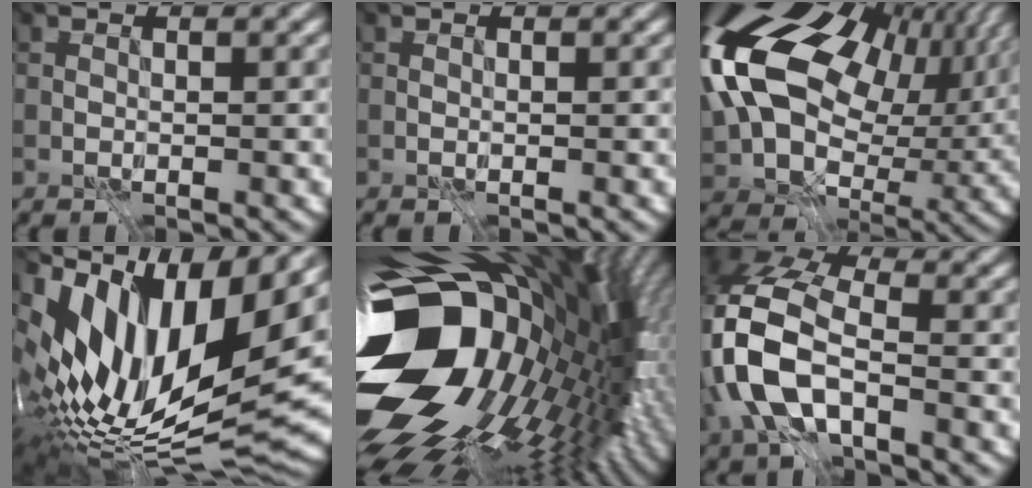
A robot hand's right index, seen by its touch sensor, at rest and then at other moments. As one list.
[{"total": 0.0}, {"total": 17.8, "force": [2.8, 12.3, 12.5], "torque": [-0.262, -0.023, 0.091]}, {"total": 14.9, "force": [1.6, 6.9, 13.1], "torque": [-0.246, 0.002, 0.049]}, {"total": 17.9, "force": [-4.0, 10.6, 13.9], "torque": [-0.265, -0.054, -0.041]}, {"total": 9.0, "force": [-4.2, 4.3, 6.7], "torque": [-0.184, -0.014, -0.071]}]